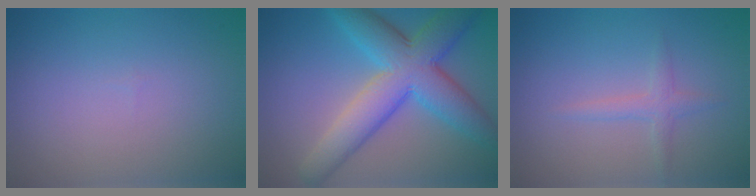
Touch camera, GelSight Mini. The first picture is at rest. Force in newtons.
{"total": 9.2, "press": 9.2, "slide": 0.3}
{"total": 1.5, "press": 1.5, "slide": 0.1}